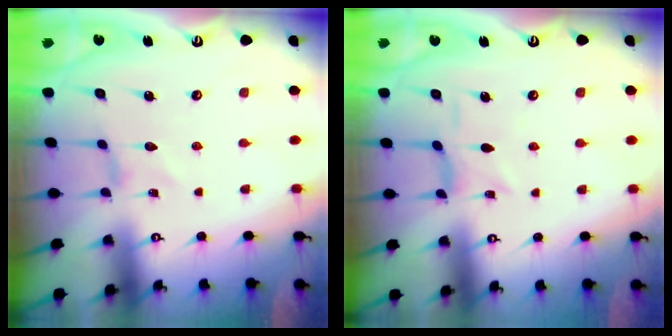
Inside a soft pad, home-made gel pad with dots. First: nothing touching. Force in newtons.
{"total": 2.3, "press": 2.3, "slide": 0.5}